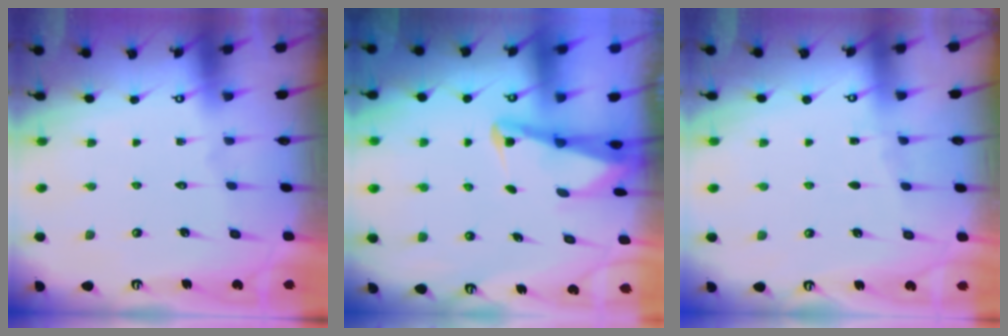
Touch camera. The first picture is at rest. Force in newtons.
{"total": 2.7, "press": 2.7, "slide": 0.6}
{"total": 2.4, "press": 2.4, "slide": 0.4}